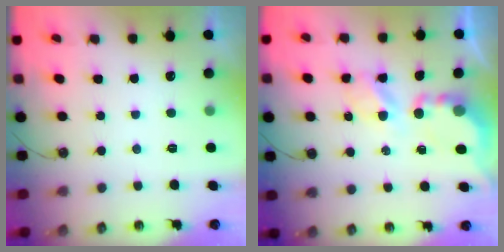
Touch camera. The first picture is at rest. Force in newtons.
{"total": 6.8, "press": 6.7, "slide": 0.5}